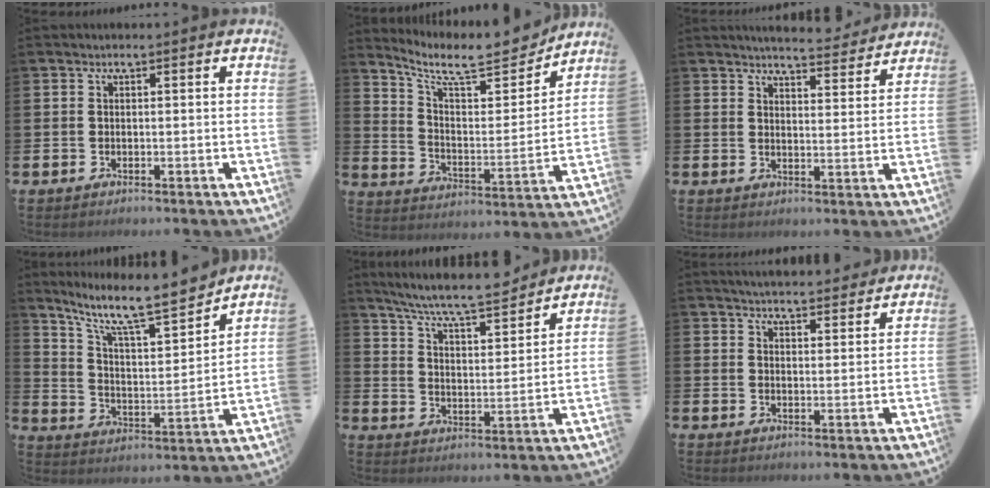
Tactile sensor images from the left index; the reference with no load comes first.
{"total": 9.4, "force": [8.4, 2.5, 3.6], "torque": [-0.091, -0.069, 0.142]}
{"total": 5.2, "force": [5.2, 0.4, 0.6], "torque": [-0.019, -0.035, 0.091]}
{"total": 12.1, "force": [10.0, 2.8, 6.3], "torque": [-0.143, -0.070, 0.167]}
{"total": 7.7, "force": [7.3, 0.6, 2.6], "torque": [-0.085, -0.050, 0.125]}
{"total": 4.6, "force": [4.6, 0.4, 0.2], "torque": [-0.008, -0.032, 0.081]}